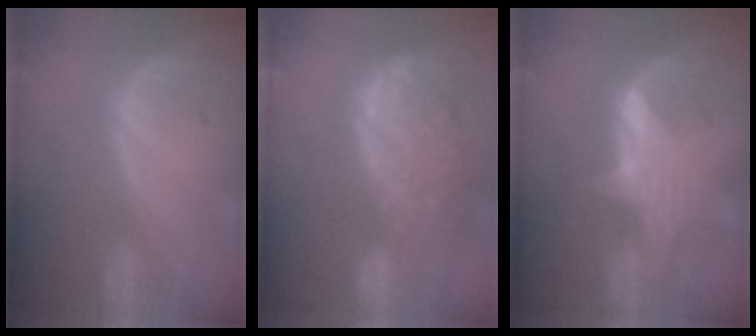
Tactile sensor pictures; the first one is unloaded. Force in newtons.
{"total": 12.7, "press": 11.1, "slide": 6.1}
{"total": 5.4, "press": 5.4, "slide": 0.6}